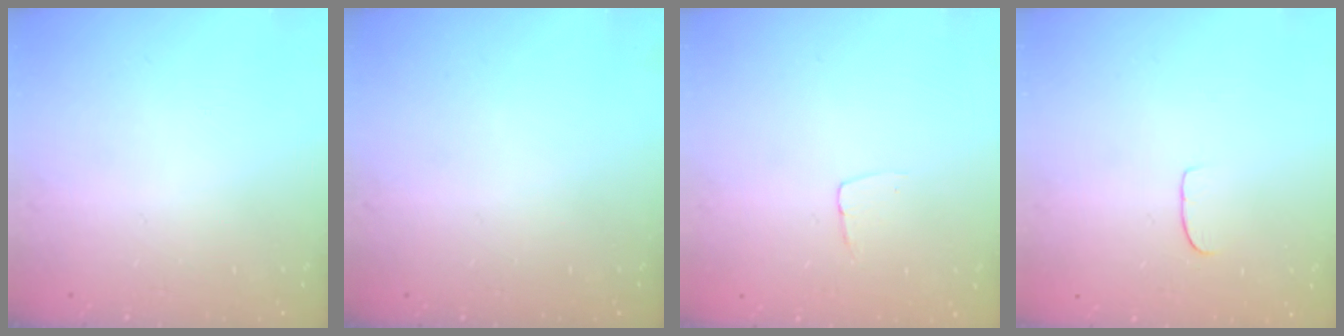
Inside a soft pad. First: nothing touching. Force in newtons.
{"total": 0.0}
{"total": 3.2, "press": 3.2, "slide": 0.2}
{"total": 5.0, "press": 4.9, "slide": 0.5}